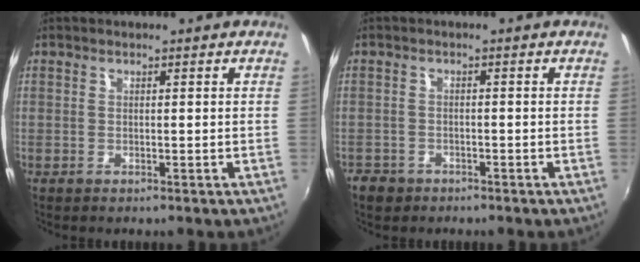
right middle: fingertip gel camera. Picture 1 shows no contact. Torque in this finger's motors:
{"motor_torque": [0.41, -0.36, 0.00, 0.01]}